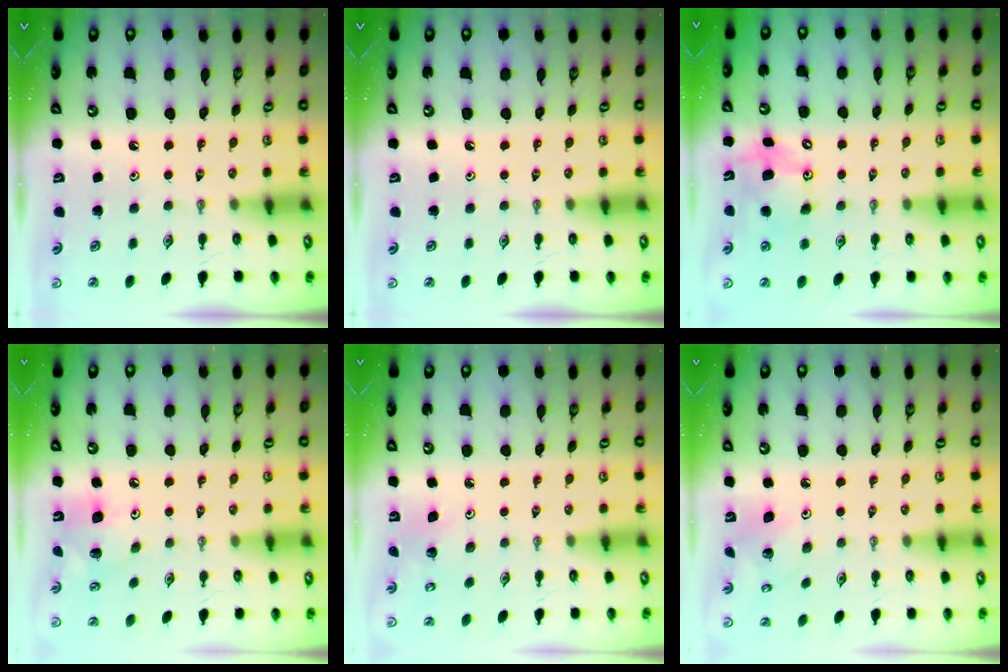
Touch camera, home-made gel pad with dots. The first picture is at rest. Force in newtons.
{"total": 0.0}
{"total": 11.5, "press": 11.2, "slide": 2.6}
{"total": 11.3, "press": 11.2, "slide": 1.4}
{"total": 2.3, "press": 2.3, "slide": 0.2}
{"total": 4.0, "press": 4.0, "slide": 0.2}